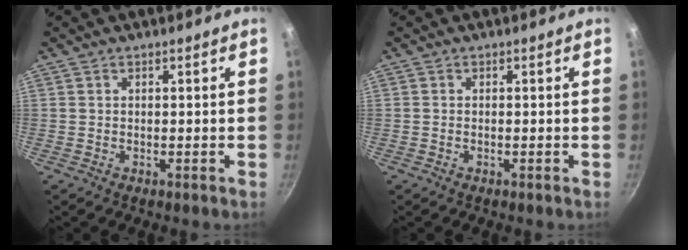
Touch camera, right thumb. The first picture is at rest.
{"total": 0.0}